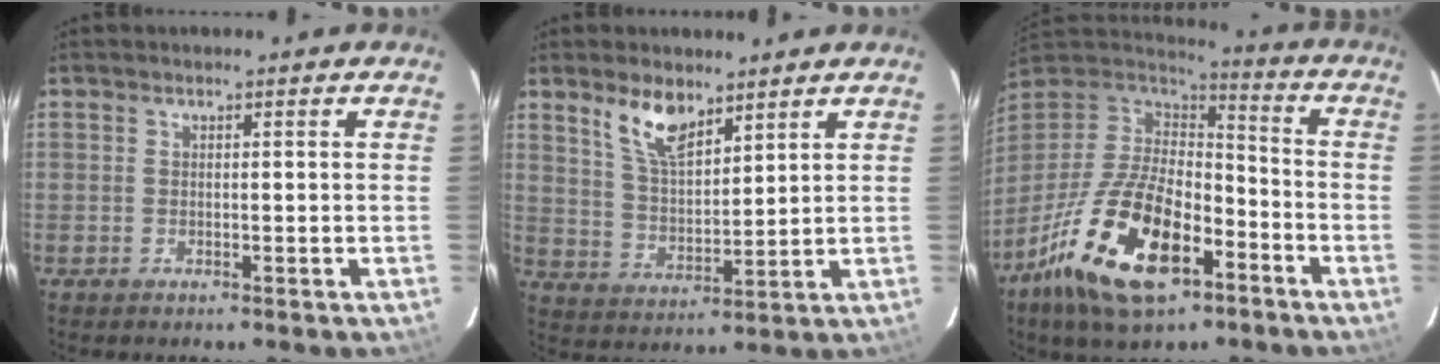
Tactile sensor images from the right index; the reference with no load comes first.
{"total": 8.4, "force": [5.8, 3.3, 5.1], "torque": [-0.095, 0.006, 0.117]}
{"total": 23.0, "force": [-12.1, 10.4, 16.6], "torque": [-0.340, -0.035, -0.210]}